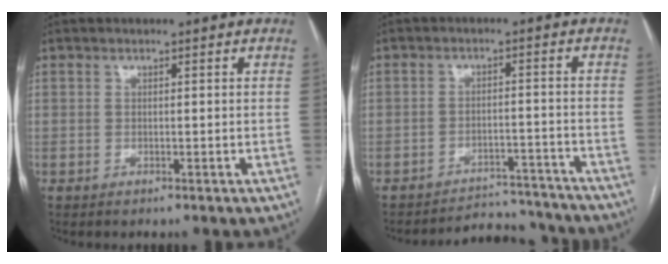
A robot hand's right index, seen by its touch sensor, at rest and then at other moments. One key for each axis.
{"total": 10.0, "fx": -9.8, "fy": 1.7, "fz": -0.3, "tx": 0.017, "ty": 0.020, "tz": -0.128}